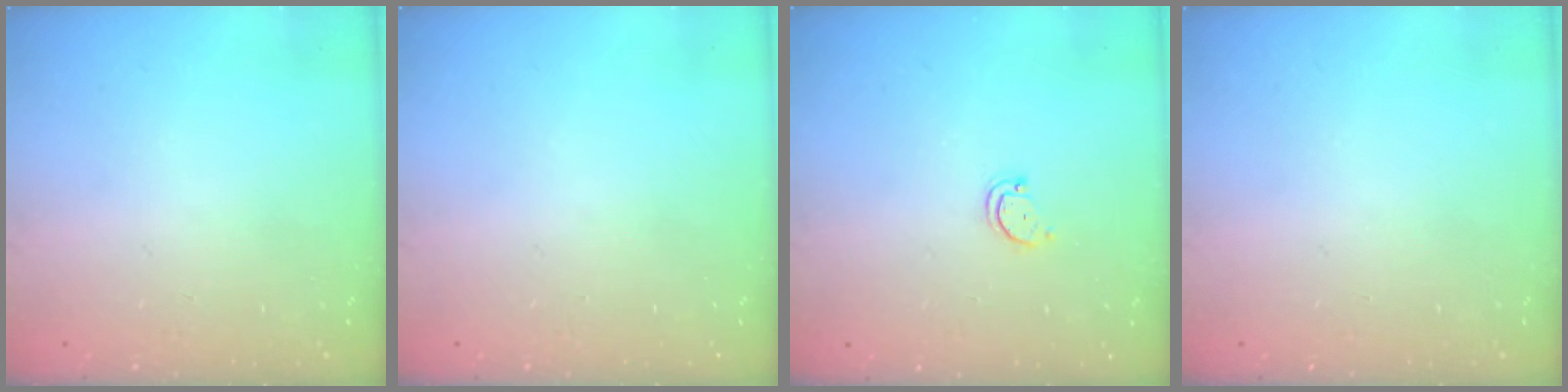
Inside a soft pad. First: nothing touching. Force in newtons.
{"total": 0.0}
{"total": 2.9, "press": 2.9, "slide": 0.4}
{"total": 0.0}